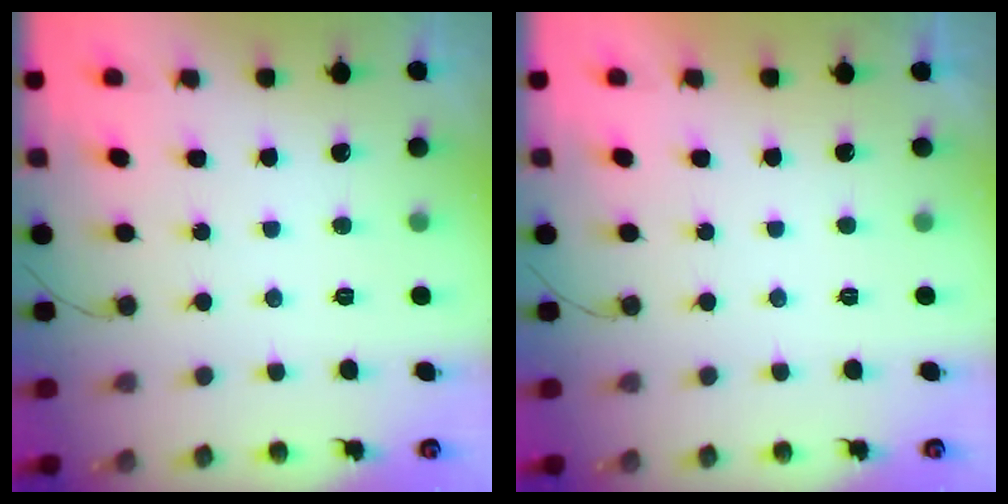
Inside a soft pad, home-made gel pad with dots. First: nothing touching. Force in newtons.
{"total": 2.3, "press": 2.3, "slide": 0.4}